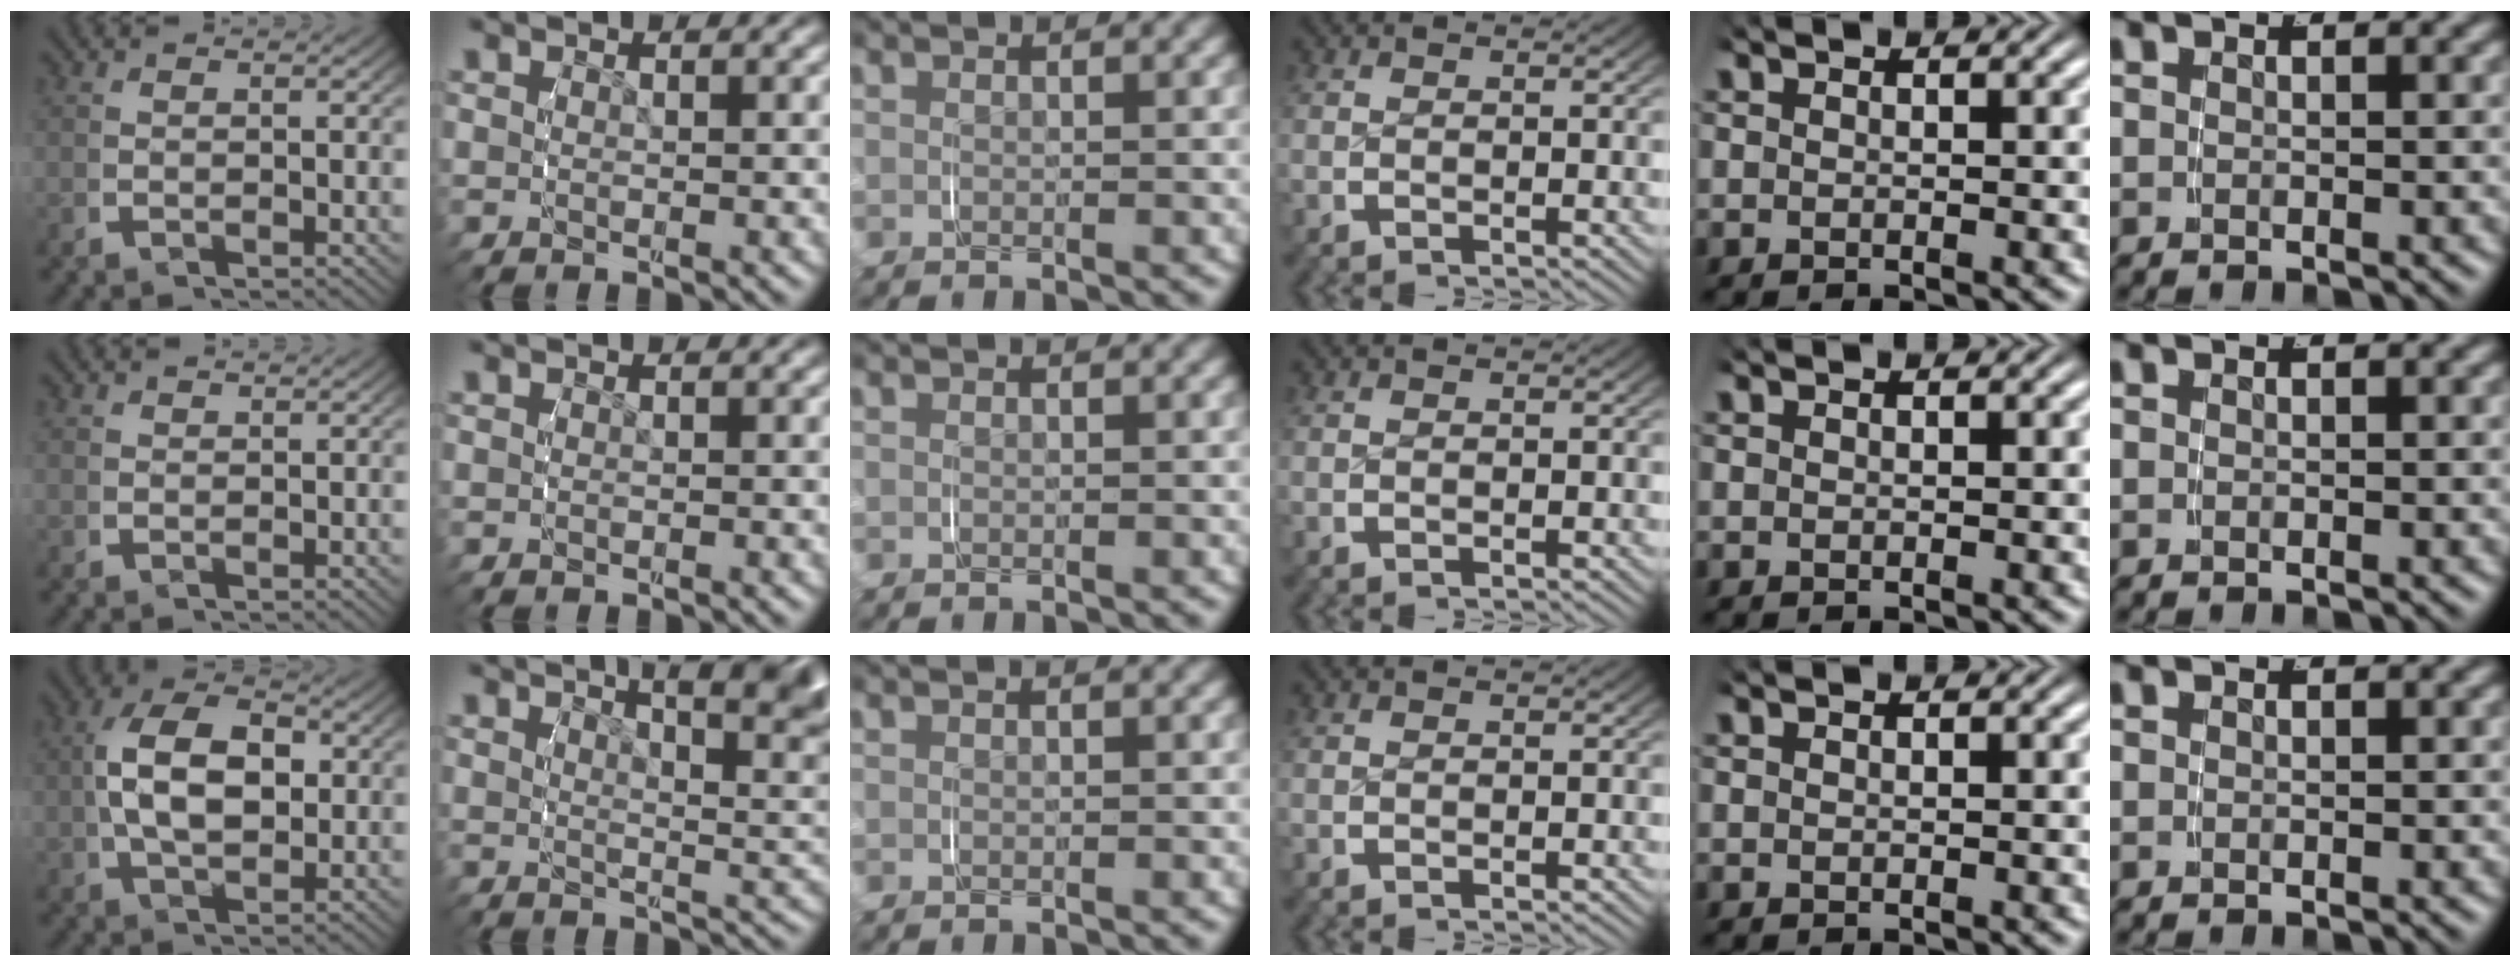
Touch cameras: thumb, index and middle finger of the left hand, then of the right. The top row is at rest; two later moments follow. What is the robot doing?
{"motion": "grasp_and_lifting", "object": "paper plate"}